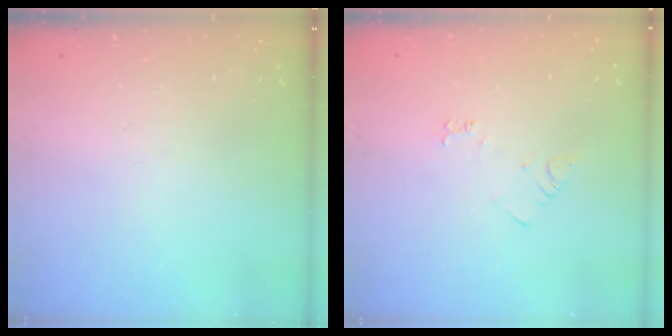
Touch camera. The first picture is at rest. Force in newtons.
{"total": 4.0, "press": 3.9, "slide": 0.6}